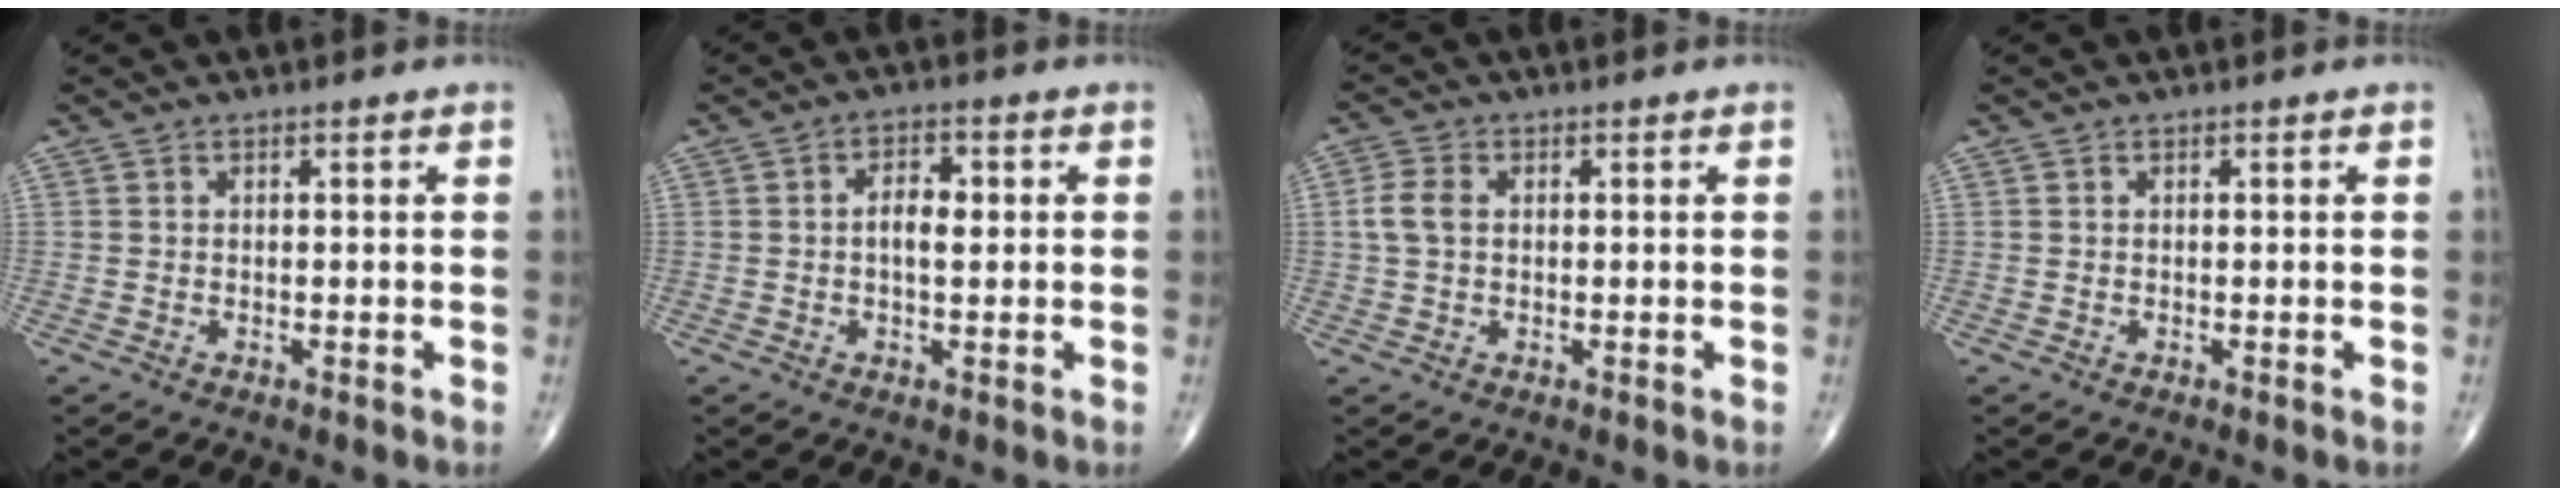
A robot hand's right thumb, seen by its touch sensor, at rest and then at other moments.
{"total": 4.2, "force": [0.2, 2.2, 3.6], "torque": [-0.055, 0.006, -0.001]}
{"total": 4.0, "force": [0.4, 2.6, 2.9], "torque": [-0.070, 0.007, 0.003]}
{"total": 0.0}